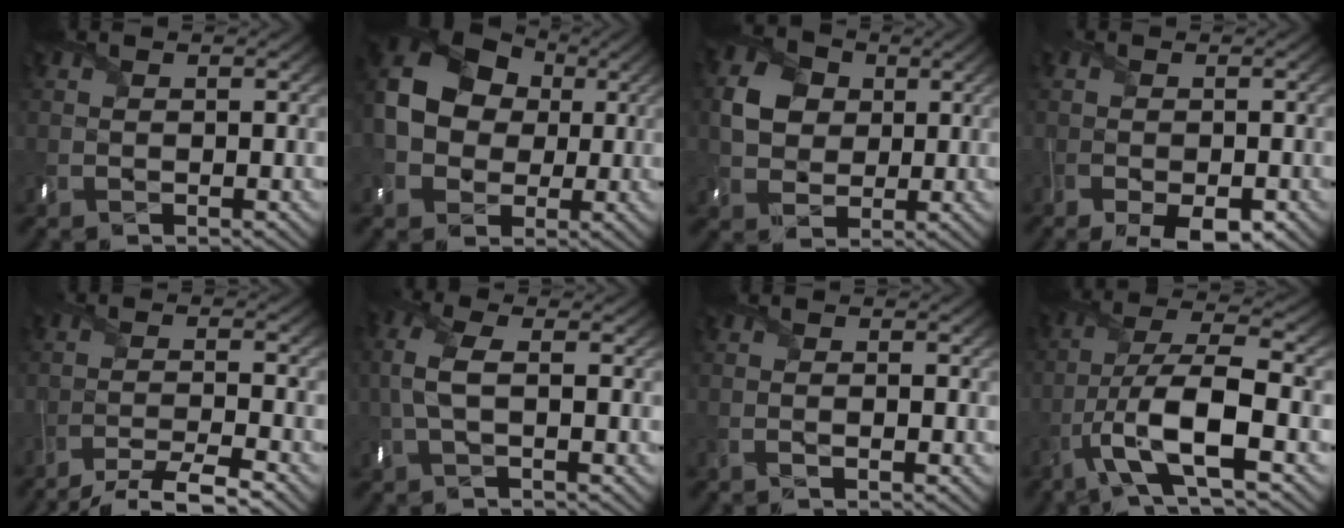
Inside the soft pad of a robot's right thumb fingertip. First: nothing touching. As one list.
[{"total": 12.5, "force": [1.0, 10.1, 7.4], "torque": [-0.178, 0.001, 0.011]}, {"total": 5.9, "force": [1.3, 4.9, 2.9], "torque": [-0.071, 0.006, 0.012]}, {"total": 4.4, "force": [-2.6, 2.0, 2.9], "torque": [-0.061, -0.014, -0.043]}, {"total": 5.1, "force": [-4.4, 0.0, 2.5], "torque": [-0.041, 0.002, -0.093]}, {"total": 4.8, "force": [-0.2, 2.0, 4.4], "torque": [-0.119, 0.009, -0.011]}, {"total": 0.9, "force": [-0.6, -0.1, 0.6], "torque": [-0.006, -0.002, -0.014]}, {"total": 10.3, "force": [-4.7, 2.6, 8.8], "torque": [-0.175, -0.003, -0.100]}]